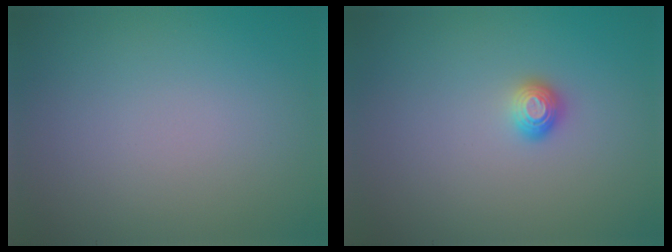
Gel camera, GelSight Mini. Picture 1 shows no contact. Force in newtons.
{"total": 1.0, "press": 1.0, "slide": 0.1}